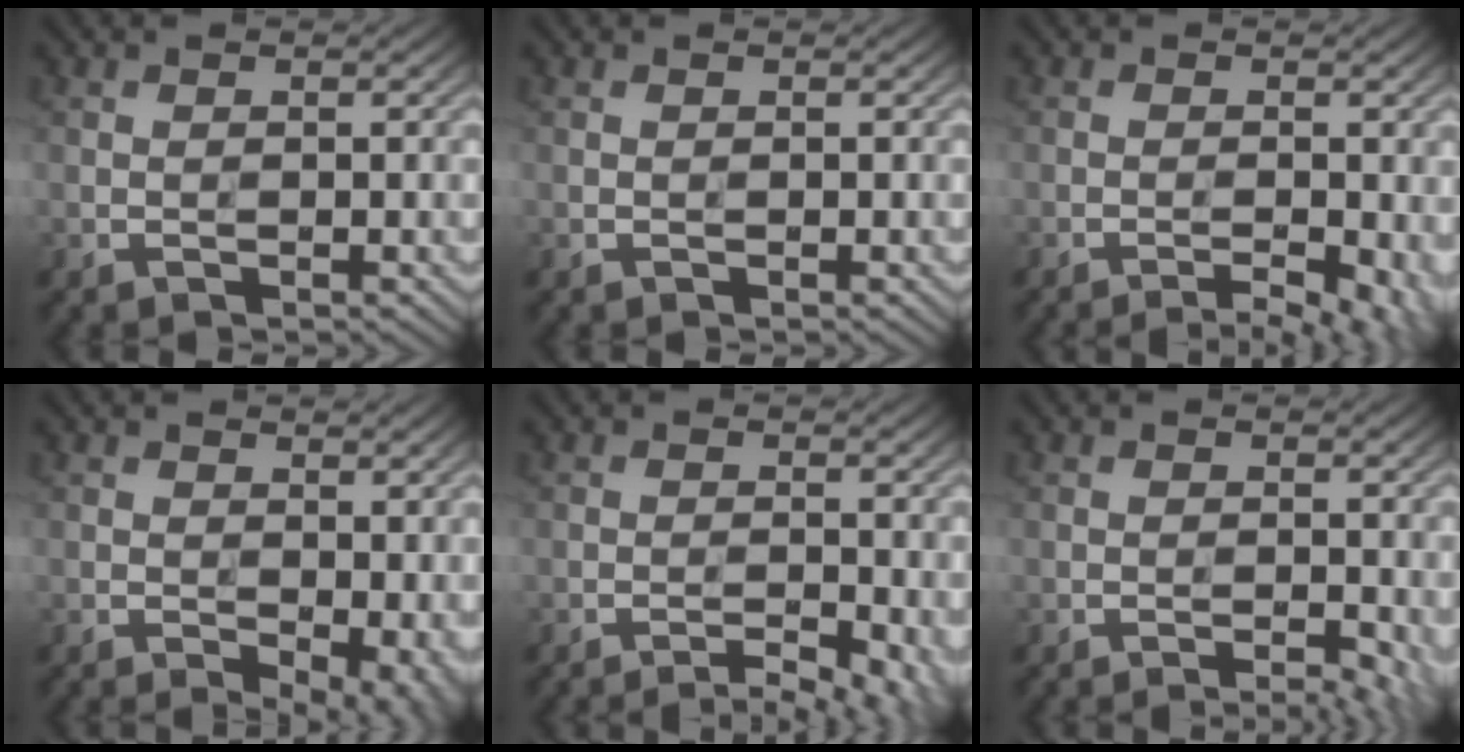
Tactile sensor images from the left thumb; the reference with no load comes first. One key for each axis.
{"total": 0.0}
{"total": 4.5, "fx": -2.6, "fy": 0.9, "fz": 3.6, "tx": -0.049, "ty": -0.003, "tz": -0.034}
{"total": 5.6, "fx": -1.4, "fy": 3.0, "fz": 4.5, "tx": -0.063, "ty": -0.013, "tz": -0.014}
{"total": 4.3, "fx": -2.7, "fy": 0.8, "fz": 3.2, "tx": -0.043, "ty": -0.002, "tz": -0.039}
{"total": 2.5, "fx": -1.2, "fy": 0.6, "fz": 2.1, "tx": -0.029, "ty": 0.001, "tz": -0.015}